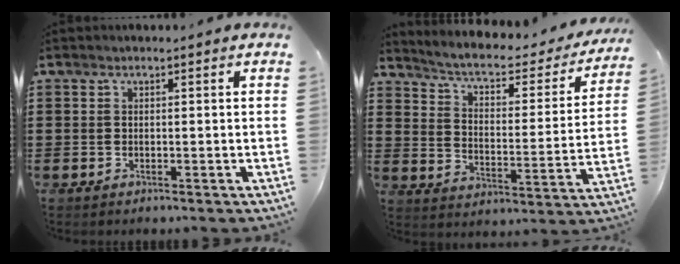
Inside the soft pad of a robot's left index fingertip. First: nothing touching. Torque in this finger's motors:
{"motor_torque": [1.51, -0.63, 0.16, 0.04]}